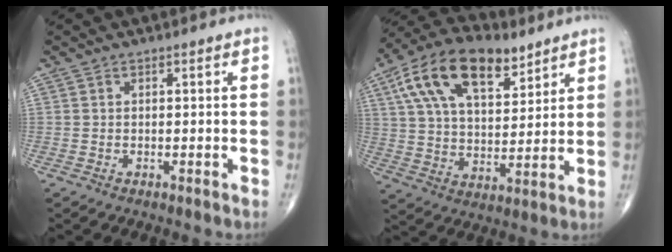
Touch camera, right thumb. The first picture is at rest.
{"total": 19.4, "force": [10.0, 9.9, 13.4], "torque": [-0.219, -0.016, 0.177]}